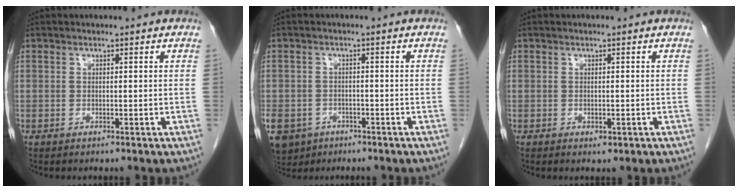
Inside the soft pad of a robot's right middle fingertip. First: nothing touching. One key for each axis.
{"total": 9.7, "fx": -5.1, "fy": 7.6, "fz": 3.2, "tx": -0.093, "ty": -0.001, "tz": -0.076}
{"total": 0.9, "fx": -0.3, "fy": 0.5, "fz": 0.7, "tx": -0.009, "ty": -0.002, "tz": 0.000}